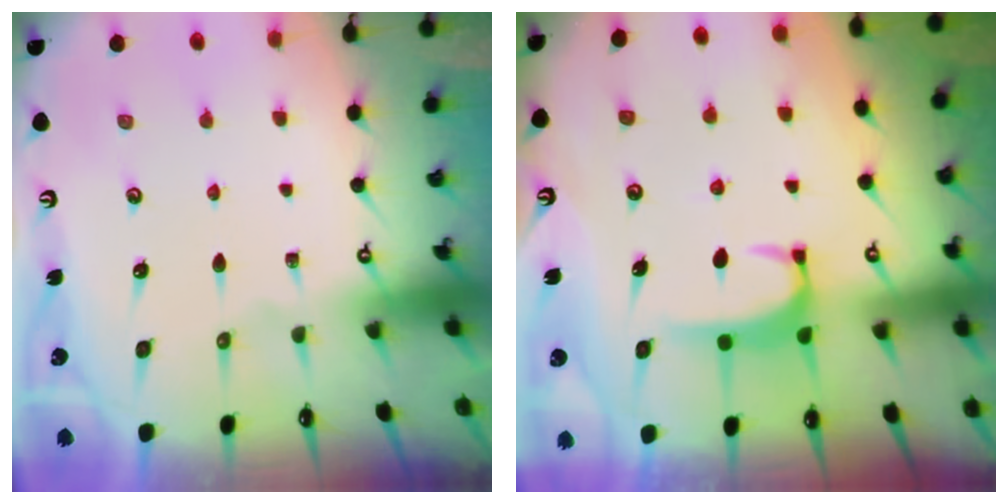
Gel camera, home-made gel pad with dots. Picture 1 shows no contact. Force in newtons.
{"total": 1.9, "press": 1.9, "slide": 0.4}